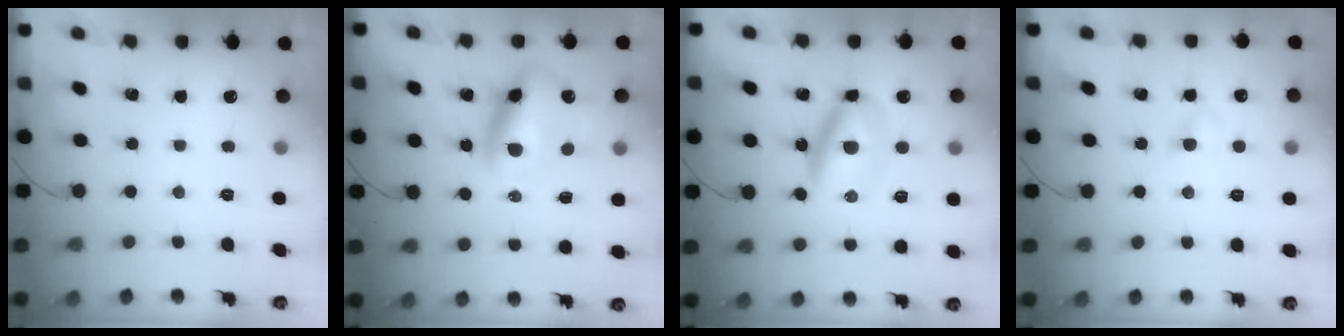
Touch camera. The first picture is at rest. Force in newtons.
{"total": 10.6, "press": 10.3, "slide": 2.7}
{"total": 6.2, "press": 6.1, "slide": 1.2}
{"total": 3.4, "press": 3.2, "slide": 1.1}